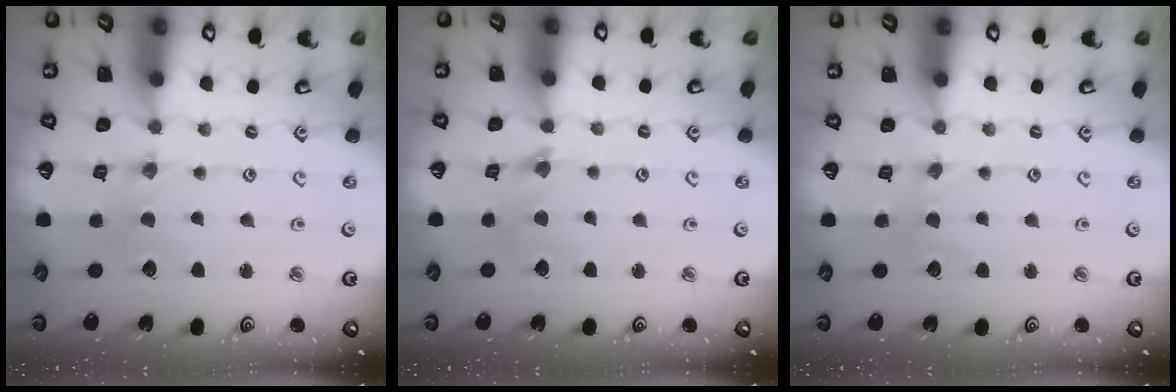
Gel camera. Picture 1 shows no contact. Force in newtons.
{"total": 3.8, "press": 3.7, "slide": 0.3}
{"total": 1.9, "press": 1.8, "slide": 0.4}